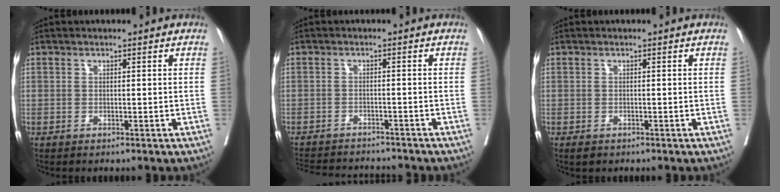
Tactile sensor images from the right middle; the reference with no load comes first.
{"total": 12.3, "force": [-11.6, 2.0, 3.7], "torque": [-0.071, -0.002, -0.157]}
{"total": 1.4, "force": [-1.1, 0.7, 0.6], "torque": [-0.010, -0.002, -0.014]}